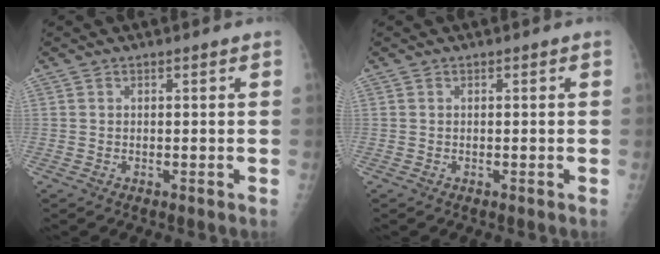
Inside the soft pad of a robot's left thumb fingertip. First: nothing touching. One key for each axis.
{"total": 0.0}